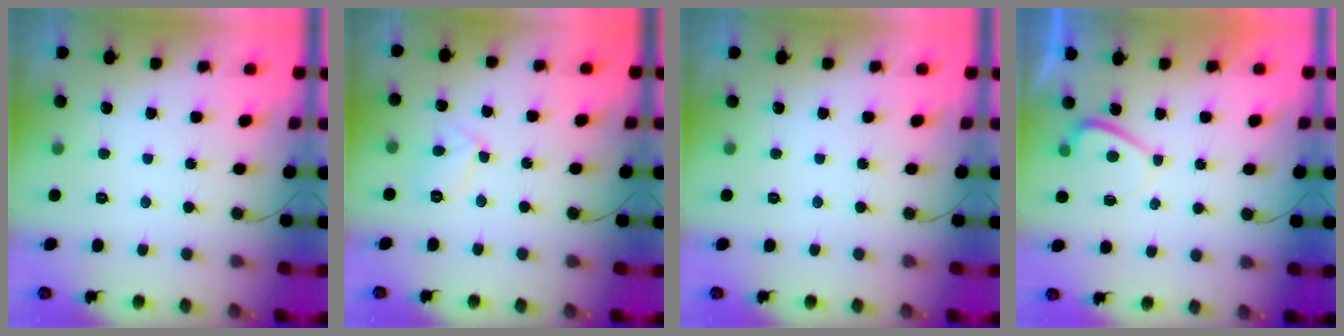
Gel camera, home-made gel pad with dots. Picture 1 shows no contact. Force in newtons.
{"total": 5.9, "press": 5.8, "slide": 0.8}
{"total": 0.0}
{"total": 2.3, "press": 2.1, "slide": 0.7}